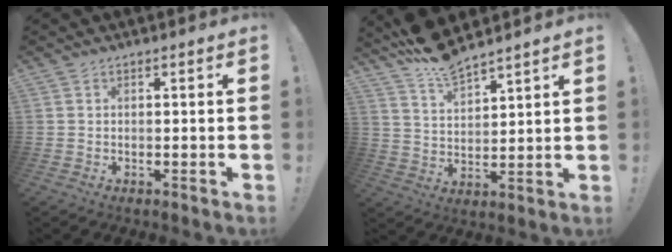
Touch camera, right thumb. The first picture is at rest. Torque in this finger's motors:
{"motor_torque": [-0.20, 1.64, 0.04, 0.17, 0.03]}